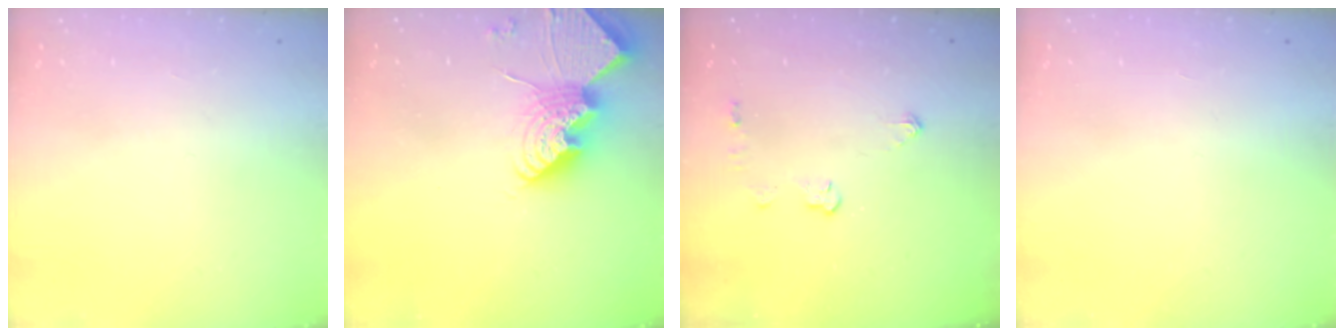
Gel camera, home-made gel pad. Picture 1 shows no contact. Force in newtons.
{"total": 11.8, "press": 11.8, "slide": 1.0}
{"total": 4.0, "press": 4.0, "slide": 0.7}
{"total": 0.0}